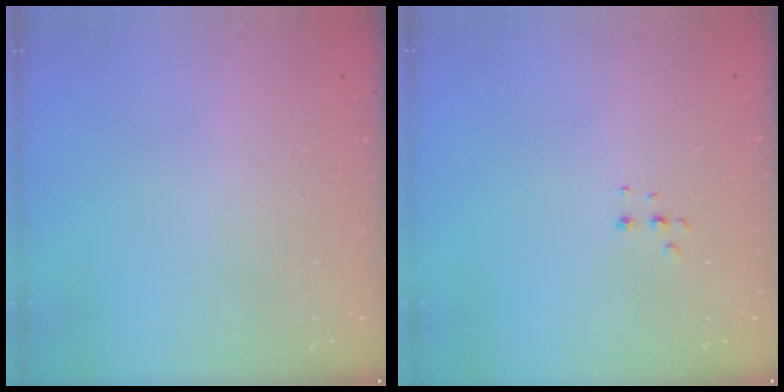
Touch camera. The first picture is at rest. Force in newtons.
{"total": 4.5, "press": 4.4, "slide": 0.8}